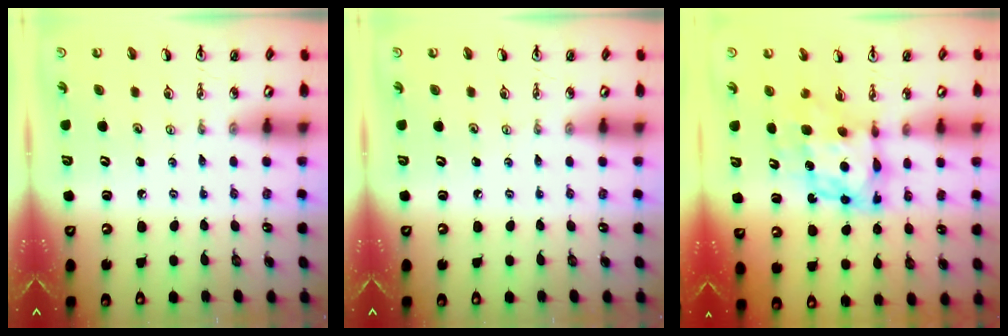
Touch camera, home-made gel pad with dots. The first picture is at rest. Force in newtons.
{"total": 0.0}
{"total": 8.3, "press": 8.3, "slide": 0.7}